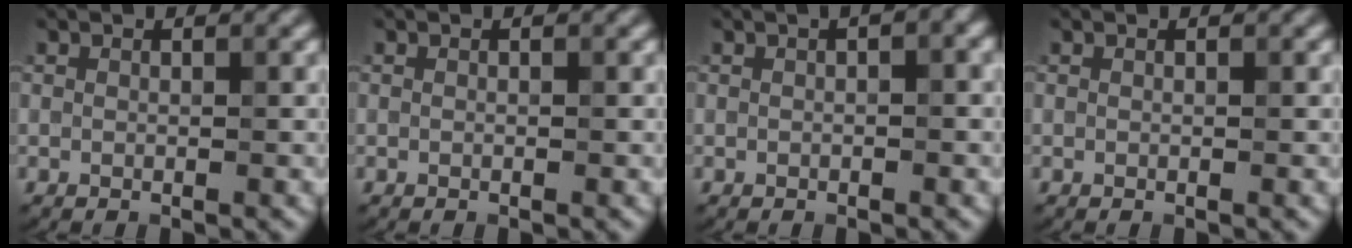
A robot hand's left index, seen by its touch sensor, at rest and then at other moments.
{"total": 0.0}
{"total": 2.6, "force": [0.7, 0.8, 2.4], "torque": [-0.025, 0.011, 0.001]}
{"total": 0.0}